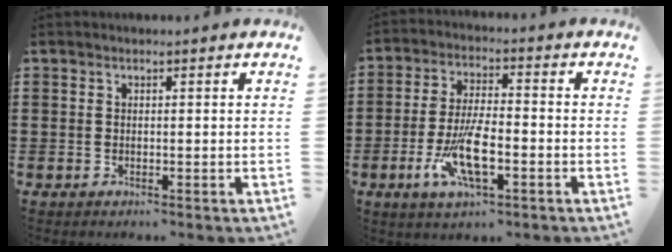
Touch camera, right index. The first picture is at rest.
{"total": 9.4, "force": [-3.2, 3.0, 8.3], "torque": [-0.177, -0.015, -0.059]}